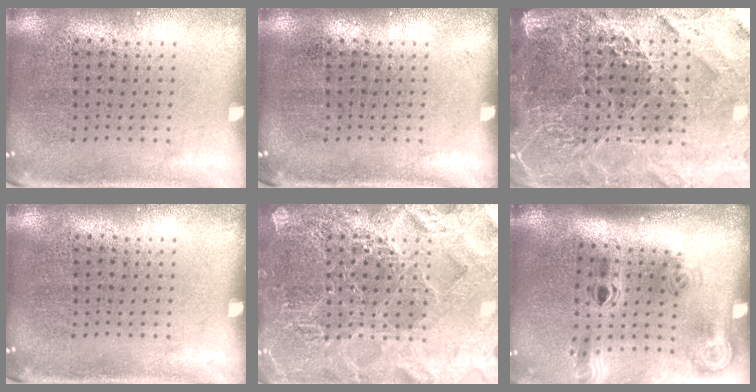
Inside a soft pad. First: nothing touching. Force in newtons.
{"total": 0.0}
{"total": 5.1, "press": 4.6, "slide": 2.3}
{"total": 0.0}
{"total": 5.9, "press": 5.9, "slide": 0.7}
{"total": 2.1, "press": 1.4, "slide": 1.6}